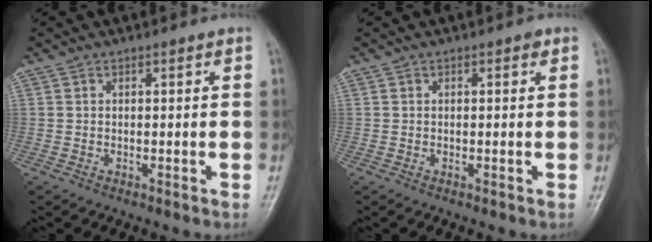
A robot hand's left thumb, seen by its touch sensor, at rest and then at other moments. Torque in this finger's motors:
{"motor_torque": [0.10, 0.03, 0.29, 0.20, 0.00]}